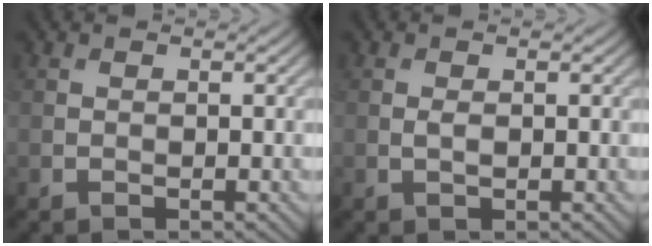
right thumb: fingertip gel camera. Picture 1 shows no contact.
{"total": 0.9, "force": [0.1, 0.4, 0.8], "torque": [-0.020, -0.002, 0.001]}